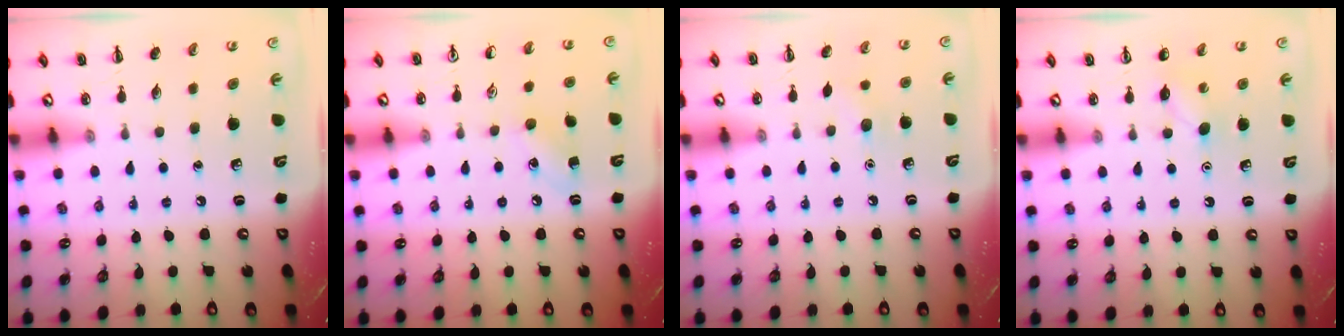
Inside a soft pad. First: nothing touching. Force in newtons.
{"total": 5.2, "press": 5.0, "slide": 1.3}
{"total": 5.4, "press": 5.2, "slide": 1.3}
{"total": 5.5, "press": 5.3, "slide": 1.4}